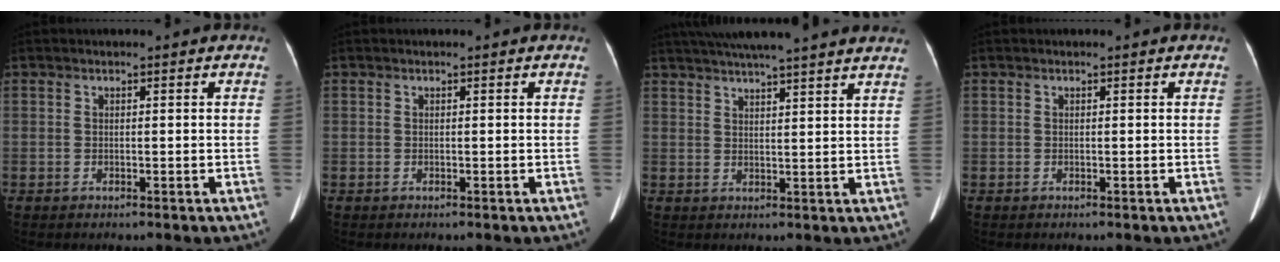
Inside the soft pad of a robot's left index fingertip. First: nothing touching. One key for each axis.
{"total": 0.0}
{"total": 19.3, "fx": 17.0, "fy": 0.5, "fz": 9.2, "tx": -0.155, "ty": 0.028, "tz": 0.224}
{"total": 0.0}